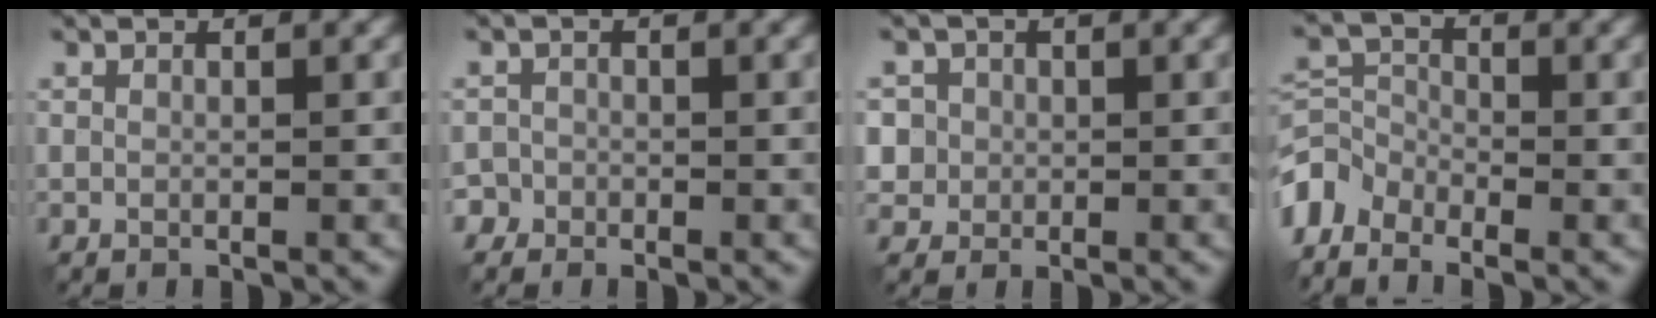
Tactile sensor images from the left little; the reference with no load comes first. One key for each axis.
{"total": 1.8, "fx": -1.2, "fy": 1.4, "fz": -0.1, "tx": 0.014, "ty": 0.008, "tz": -0.022}
{"total": 3.8, "fx": 0.7, "fy": 3.6, "fz": 0.9, "tx": -0.009, "ty": 0.020, "tz": 0.009}
{"total": 4.2, "fx": -3.4, "fy": 2.1, "fz": 1.3, "tx": -0.027, "ty": -0.002, "tz": -0.085}